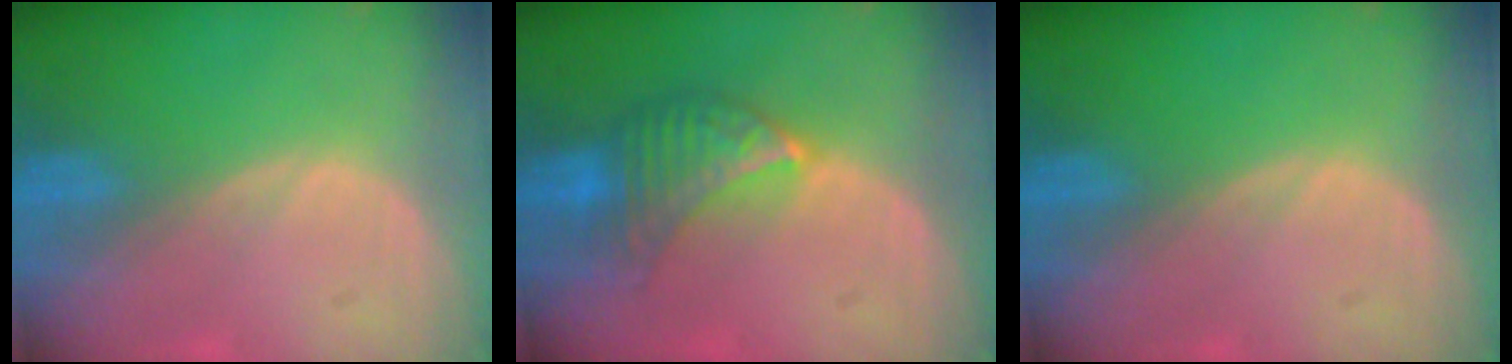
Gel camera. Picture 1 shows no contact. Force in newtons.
{"total": 7.0, "press": 6.4, "slide": 2.9}
{"total": 0.0}